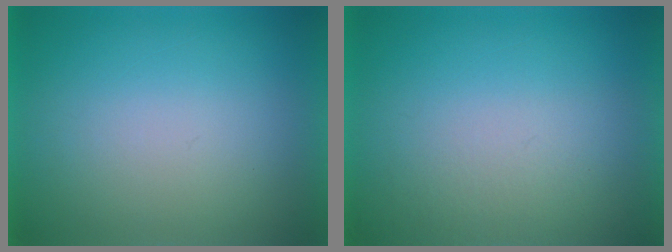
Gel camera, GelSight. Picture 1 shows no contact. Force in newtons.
{"total": 3.6}